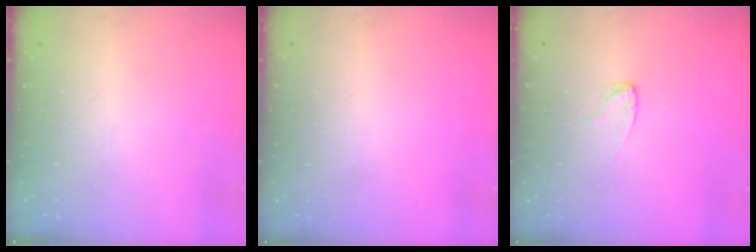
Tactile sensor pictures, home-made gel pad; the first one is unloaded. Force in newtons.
{"total": 0.0}
{"total": 4.1, "press": 4.1, "slide": 0.4}